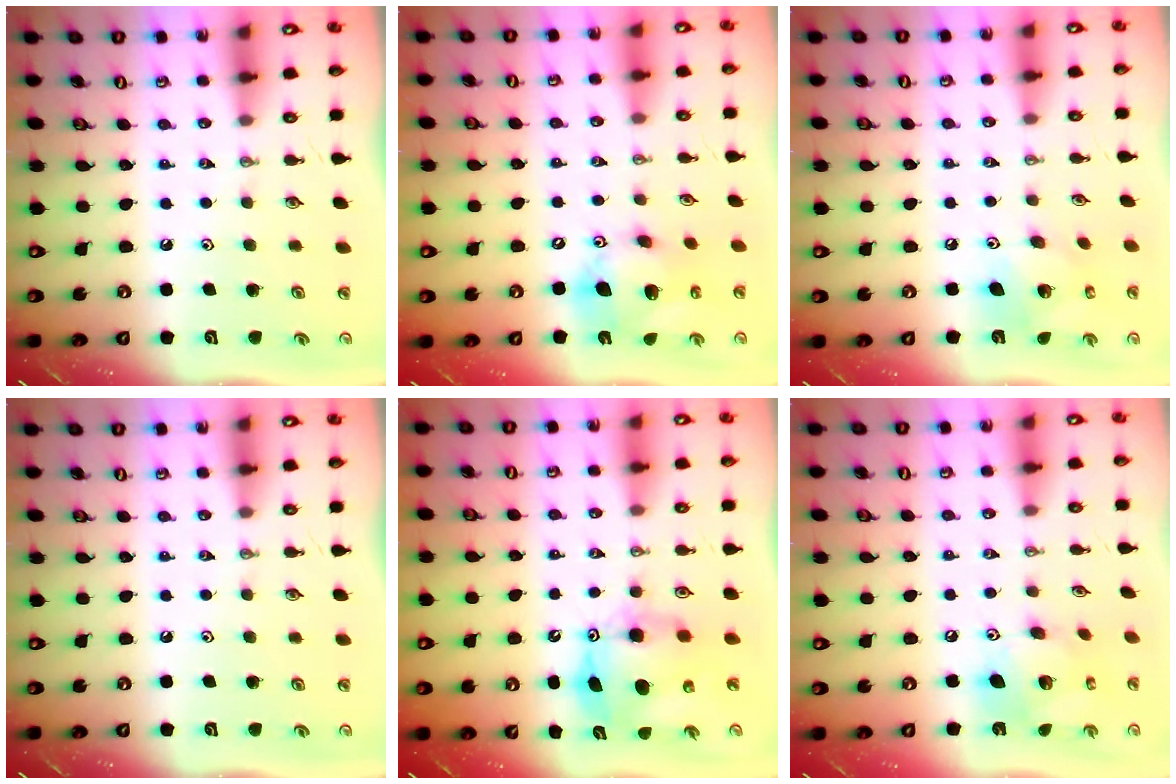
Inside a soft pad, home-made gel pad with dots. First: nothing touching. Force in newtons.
{"total": 14.0, "press": 13.7, "slide": 2.7}
{"total": 11.3, "press": 11.3, "slide": 0.9}
{"total": 0.0}
{"total": 10.4, "press": 10.4, "slide": 0.6}
{"total": 14.0, "press": 13.9, "slide": 1.5}